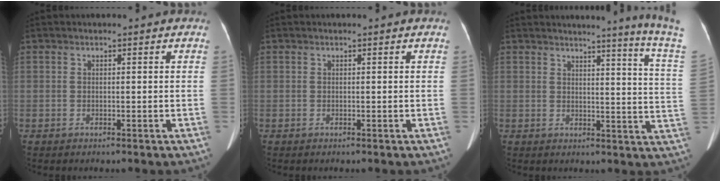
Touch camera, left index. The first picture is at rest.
{"total": 0.0}
{"total": 12.6, "force": [11.1, -2.8, 5.3], "torque": [-0.068, -0.094, 0.109]}